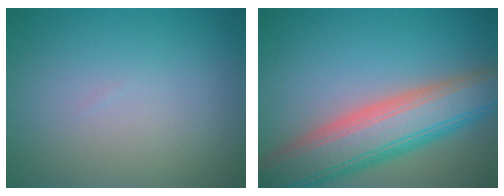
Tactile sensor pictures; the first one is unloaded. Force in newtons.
{"total": 9.2, "press": 9.2, "slide": 0.8}